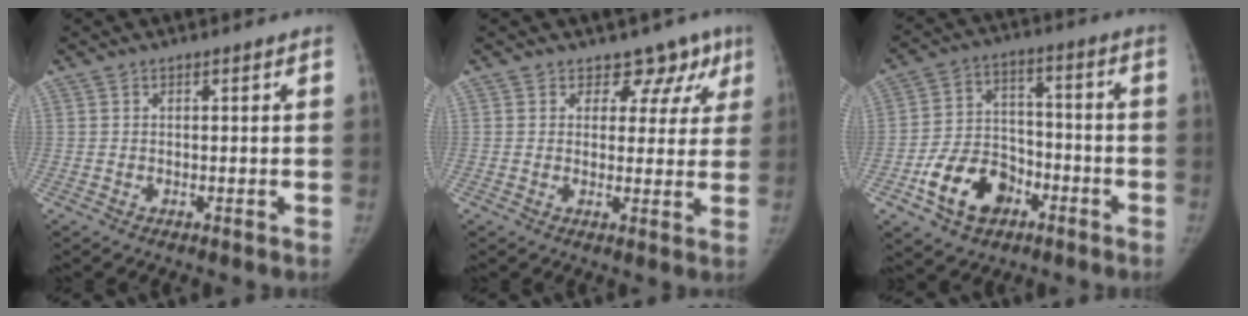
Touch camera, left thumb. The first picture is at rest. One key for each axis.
{"total": 6.8, "fx": 4.5, "fy": 5.0, "fz": 1.0, "tx": 0.037, "ty": -0.018, "tz": 0.036}
{"total": 13.1, "fx": -6.4, "fy": 9.2, "fz": 6.8, "tx": -0.087, "ty": 0.047, "tz": -0.109}